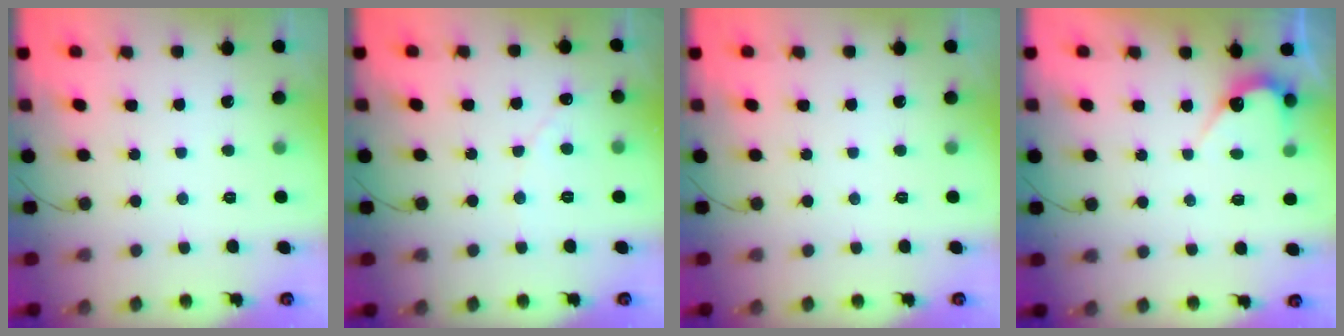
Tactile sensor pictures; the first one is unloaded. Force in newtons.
{"total": 3.4, "press": 3.4, "slide": 0.4}
{"total": 0.0}
{"total": 3.9, "press": 3.9, "slide": 0.2}